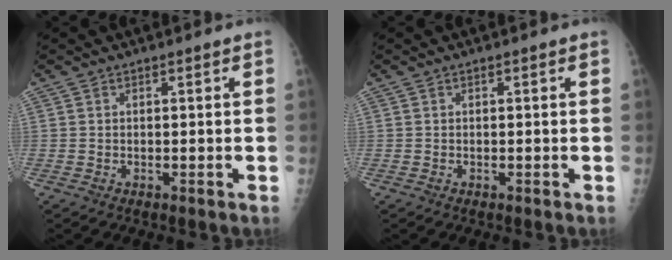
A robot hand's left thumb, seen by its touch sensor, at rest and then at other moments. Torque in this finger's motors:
{"motor_torque": [0.01, 0.01, 0.00, 0.00, 0.00]}